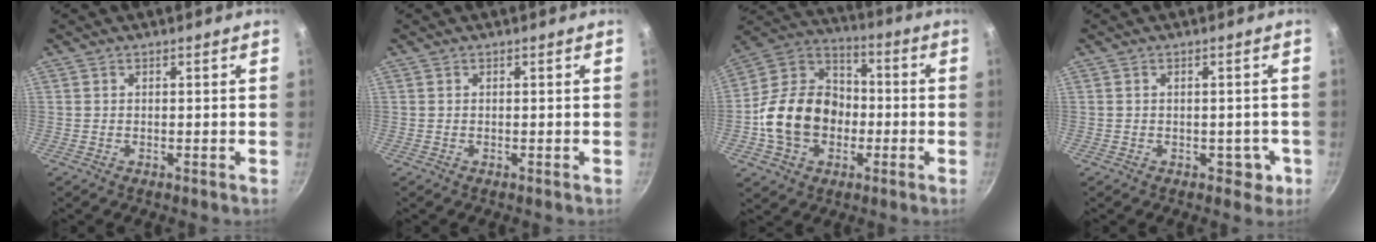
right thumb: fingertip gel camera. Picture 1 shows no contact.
{"total": 0.0}
{"total": 18.0, "force": [-3.2, 14.0, 10.8], "torque": [-0.160, 0.044, -0.067]}
{"total": 3.0, "force": [-0.9, 2.3, 1.7], "torque": [0.000, 0.018, 0.001]}